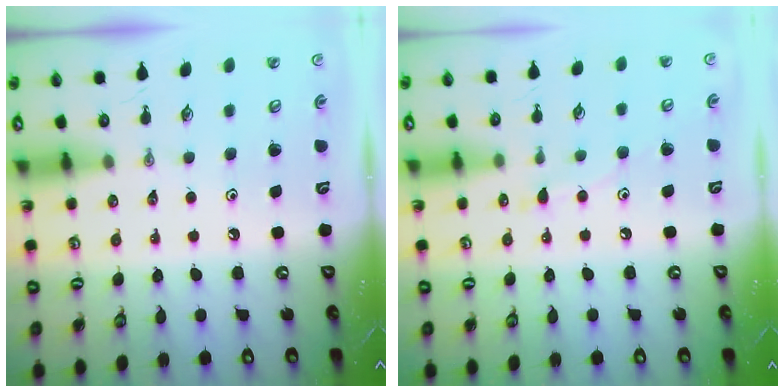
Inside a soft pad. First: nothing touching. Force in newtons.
{"total": 7.0, "press": 7.0, "slide": 0.3}